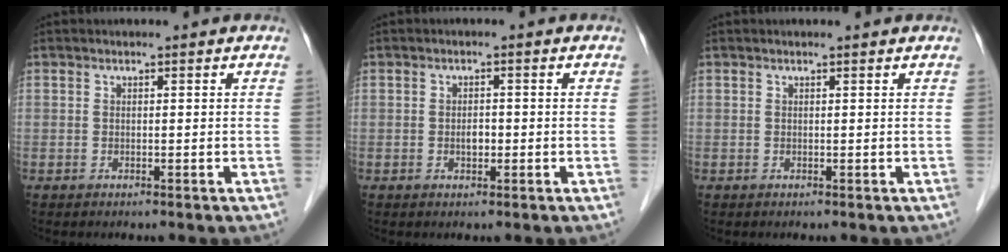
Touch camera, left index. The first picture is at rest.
{"total": 1.6, "force": [-0.4, 0.9, 1.3], "torque": [-0.021, 0.002, -0.005]}
{"total": 0.8, "force": [0.7, 0.0, 0.3], "torque": [-0.010, 0.003, 0.010]}